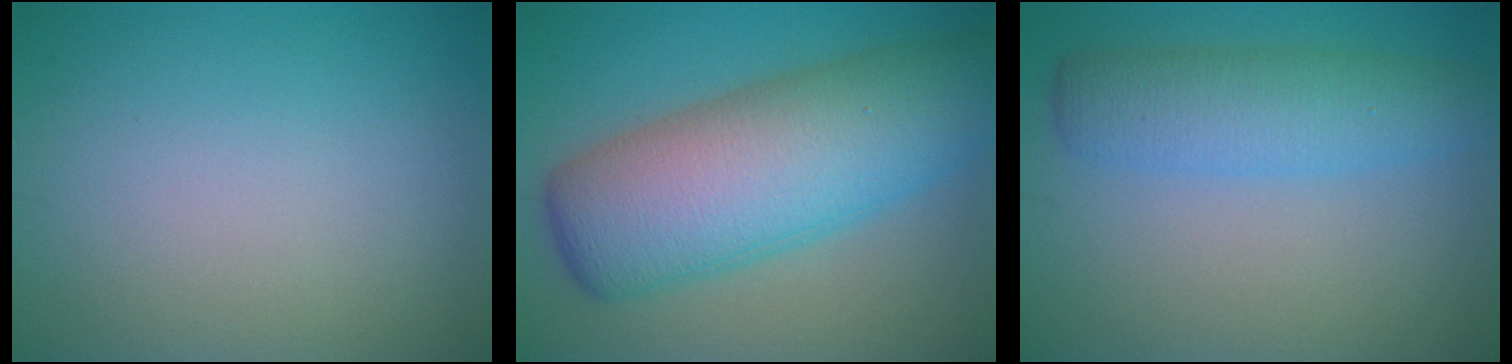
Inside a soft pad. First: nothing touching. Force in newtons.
{"total": 12.2, "press": 12.2, "slide": 0.2}
{"total": 4.9, "press": 4.8, "slide": 0.1}